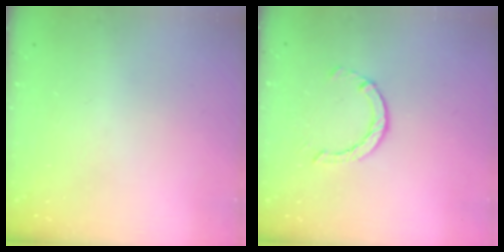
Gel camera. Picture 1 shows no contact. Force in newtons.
{"total": 2.5, "press": 2.4, "slide": 0.4}